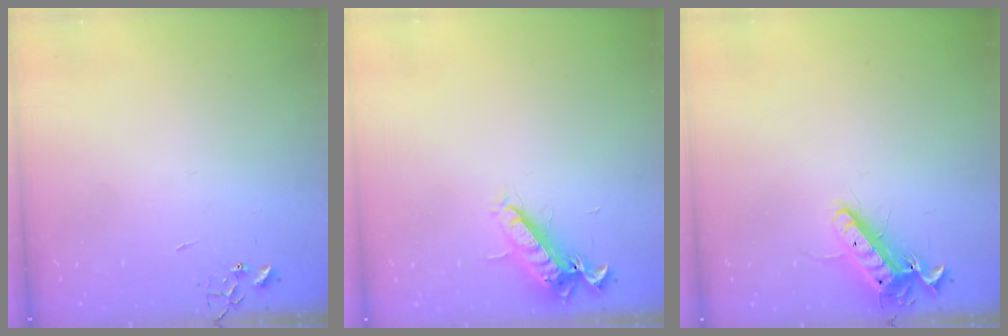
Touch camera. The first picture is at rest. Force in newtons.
{"total": 13.0, "press": 12.9, "slide": 1.2}
{"total": 12.2, "press": 12.1, "slide": 1.4}